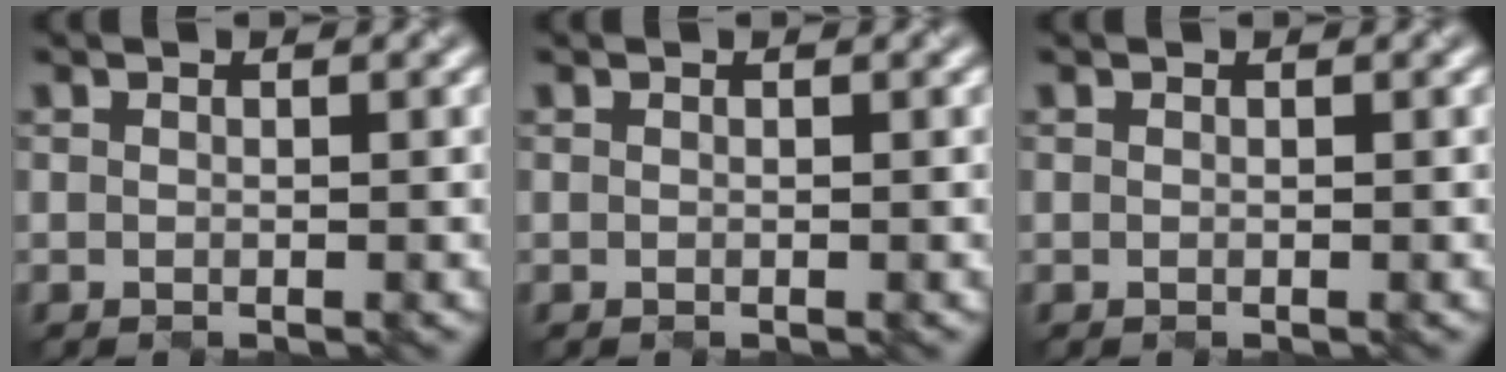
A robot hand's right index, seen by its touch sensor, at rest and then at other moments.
{"total": 0.0}
{"total": 0.0}